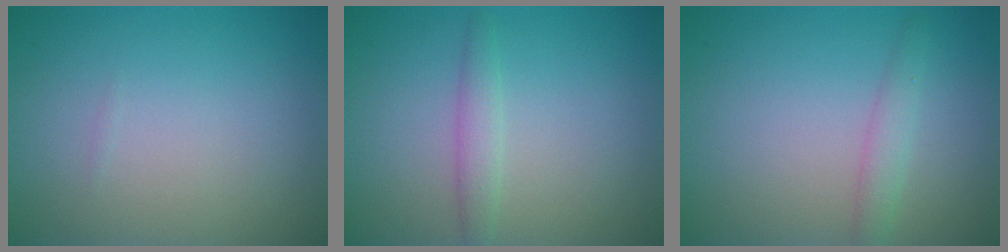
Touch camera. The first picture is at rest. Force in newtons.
{"total": 1.7, "press": 1.7, "slide": 0.1}
{"total": 1.8, "press": 1.8, "slide": 0.0}